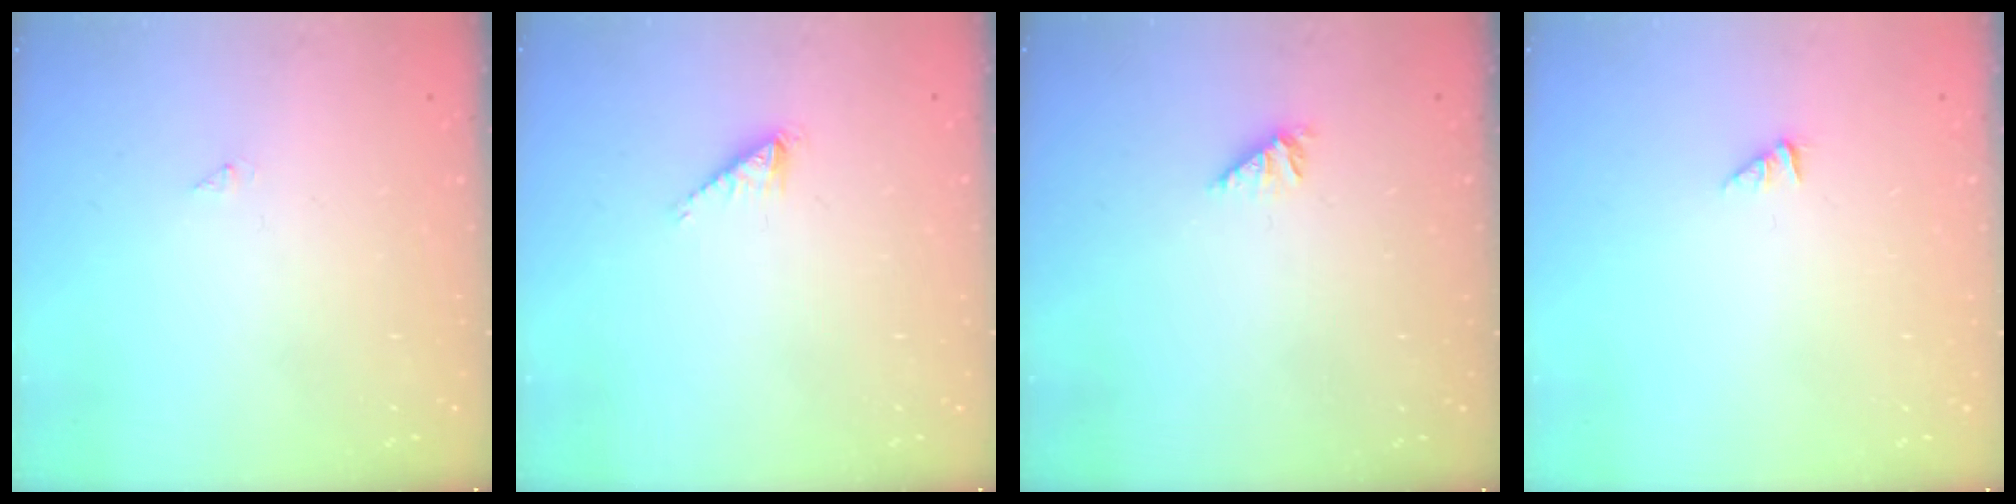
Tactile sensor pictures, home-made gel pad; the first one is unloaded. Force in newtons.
{"total": 0.8, "press": 0.7, "slide": 0.1}
{"total": 1.9, "press": 1.9, "slide": 0.4}
{"total": 0.0}